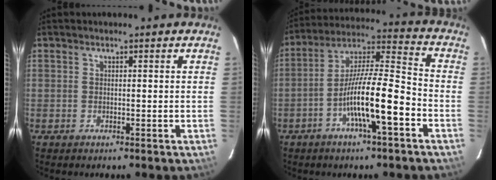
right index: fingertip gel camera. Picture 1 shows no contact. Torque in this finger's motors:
{"motor_torque": [1.61, -0.53, 1.05, 0.21]}